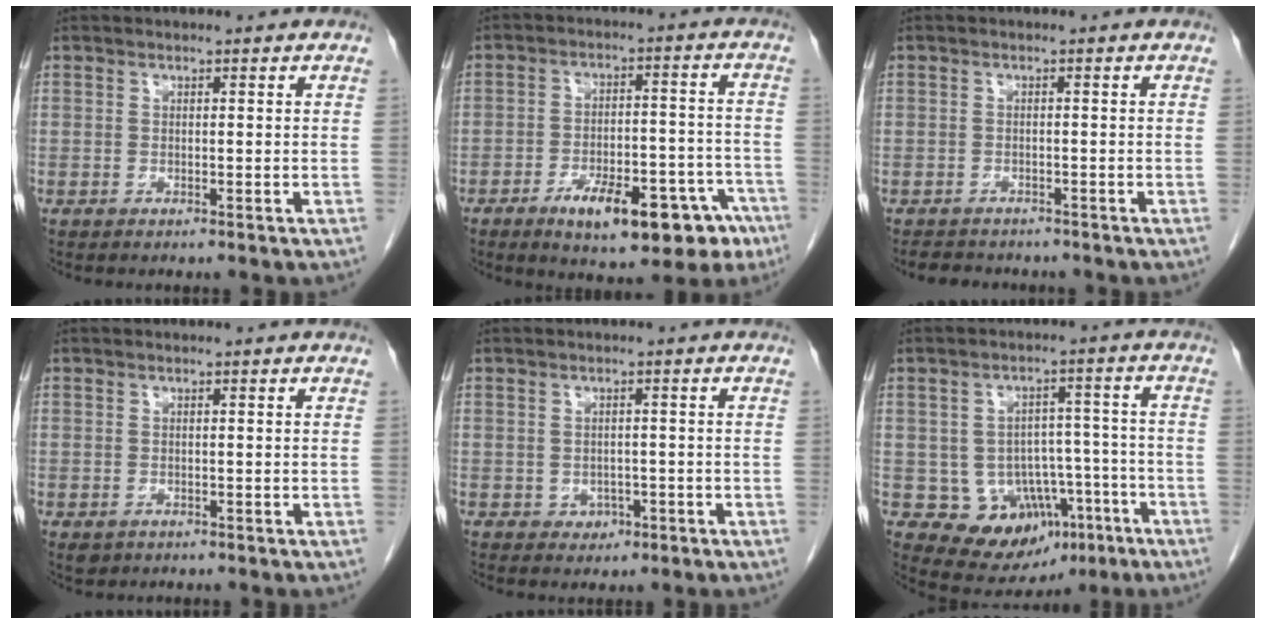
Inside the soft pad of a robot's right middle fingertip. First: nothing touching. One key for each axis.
{"total": 15.3, "fx": -9.2, "fy": 5.7, "fz": 10.9, "tx": -0.111, "ty": 0.029, "tz": -0.122}
{"total": 4.6, "fx": -4.0, "fy": 2.1, "fz": 1.0, "tx": -0.016, "ty": -0.001, "tz": -0.053}
{"total": 1.2, "fx": -0.5, "fy": 1.0, "fz": 0.4, "tx": -0.010, "ty": 0.002, "tz": 0.001}
{"total": 2.1, "fx": -0.9, "fy": 1.7, "fz": 0.8, "tx": -0.010, "ty": 0.005, "tz": -0.003}
{"total": 11.3, "fx": -5.0, "fy": 8.7, "fz": 5.3, "tx": -0.061, "ty": 0.028, "tz": -0.053}